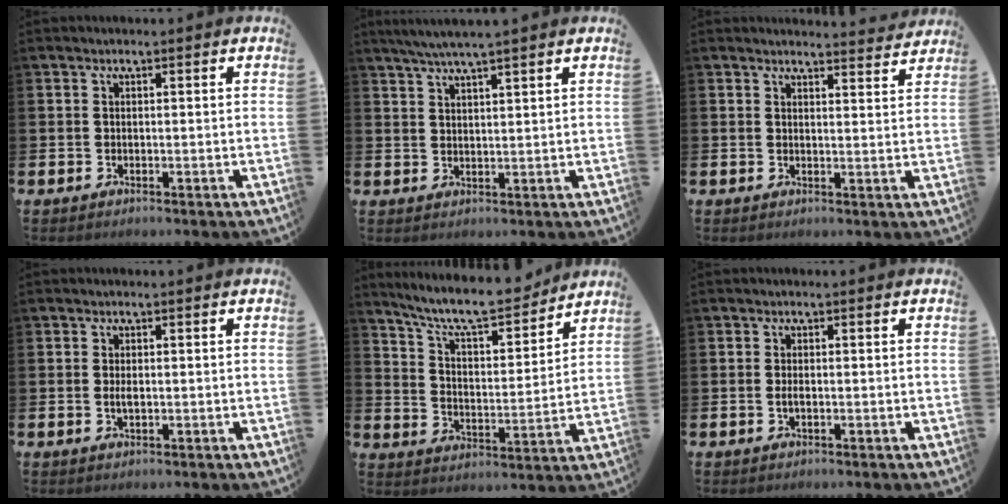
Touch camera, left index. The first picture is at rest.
{"total": 2.1, "force": [1.9, -0.1, 0.8], "torque": [-0.025, 0.002, 0.037]}
{"total": 3.2, "force": [3.1, 0.1, -0.1], "torque": [0.016, -0.029, 0.052]}
{"total": 1.4, "force": [0.0, 0.6, 1.3], "torque": [-0.024, 0.002, -0.002]}
{"total": 9.5, "force": [8.7, 1.6, 3.4], "torque": [-0.087, -0.065, 0.148]}
{"total": 1.1, "force": [-0.2, 0.4, 1.0], "torque": [-0.017, 0.000, -0.005]}